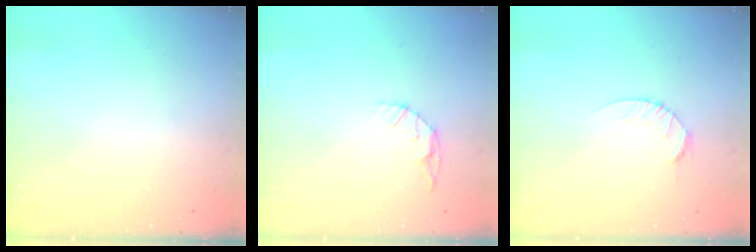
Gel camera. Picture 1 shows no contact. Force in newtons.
{"total": 3.8, "press": 3.7, "slide": 0.4}
{"total": 3.7, "press": 3.6, "slide": 0.4}